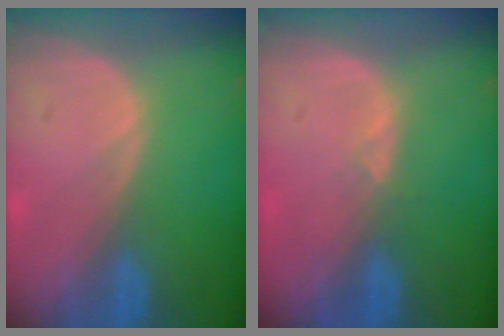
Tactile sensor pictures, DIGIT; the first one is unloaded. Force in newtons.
{"total": 0.9, "press": 0.9, "slide": 0.3}